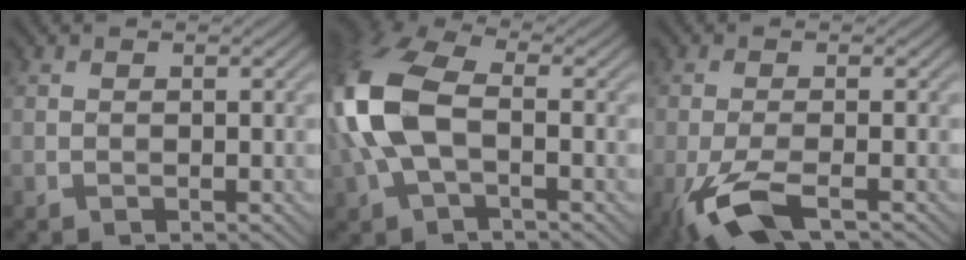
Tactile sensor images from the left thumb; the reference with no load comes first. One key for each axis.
{"total": 11.9, "fx": -0.9, "fy": 6.6, "fz": 9.9, "tx": -0.266, "ty": 0.014, "tz": -0.030}
{"total": 6.5, "fx": -3.4, "fy": 1.8, "fz": 5.2, "tx": -0.108, "ty": -0.005, "tz": -0.074}